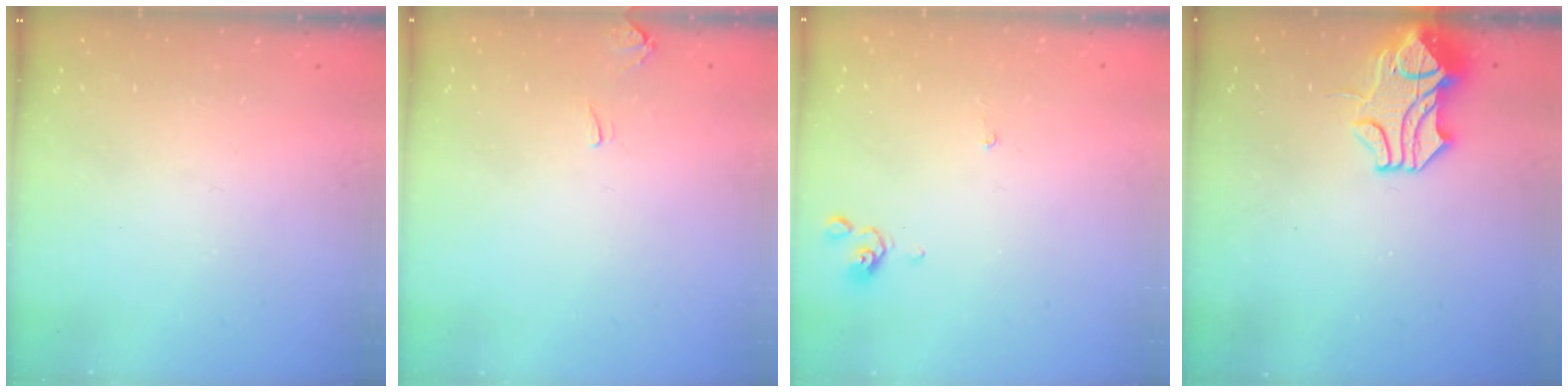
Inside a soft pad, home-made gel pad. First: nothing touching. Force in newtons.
{"total": 0.6, "press": 0.1, "slide": 0.6}
{"total": 0.0}
{"total": 2.0, "press": 1.3, "slide": 1.5}